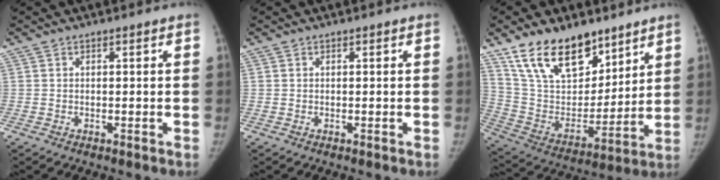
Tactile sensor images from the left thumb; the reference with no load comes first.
{"total": 0.0}
{"total": 20.2, "force": [13.7, 10.6, 10.3], "torque": [-0.133, -0.062, 0.255]}